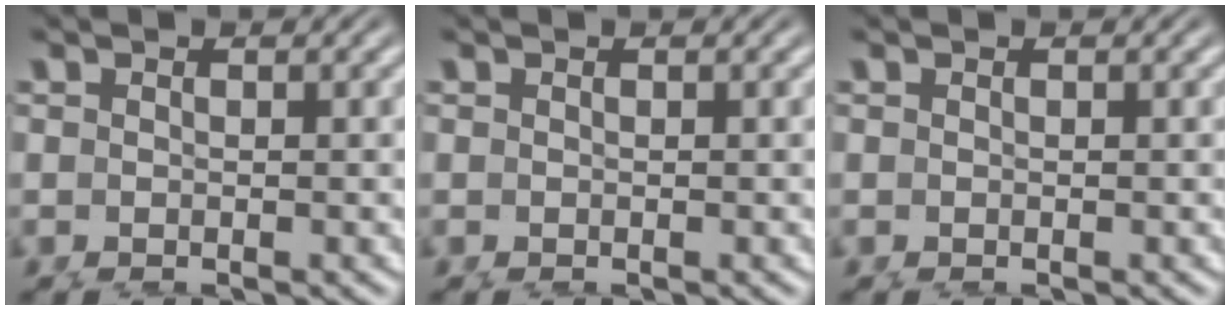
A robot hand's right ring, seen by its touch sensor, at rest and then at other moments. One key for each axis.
{"total": 0.0}
{"total": 0.0}